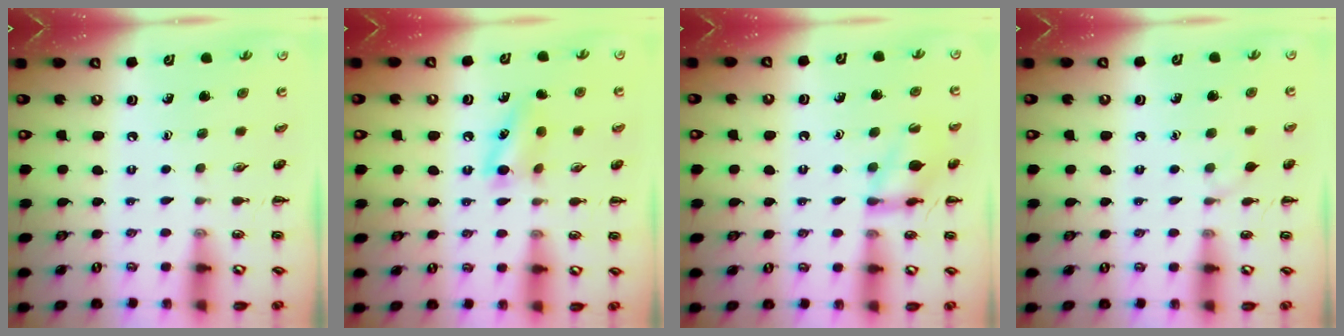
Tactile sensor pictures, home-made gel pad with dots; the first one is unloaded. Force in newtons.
{"total": 5.2, "press": 5.1, "slide": 1.3}
{"total": 12.7, "press": 12.7, "slide": 1.0}
{"total": 5.1, "press": 4.7, "slide": 2.0}